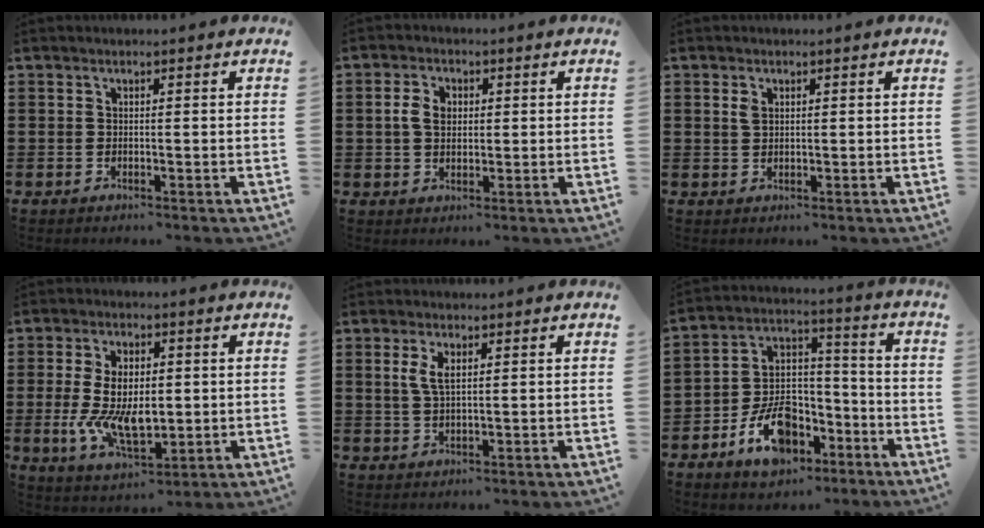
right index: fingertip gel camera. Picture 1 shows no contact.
{"total": 3.7, "force": [0.4, 2.7, 2.6], "torque": [-0.058, 0.014, 0.005]}
{"total": 1.6, "force": [0.6, 0.9, 1.2], "torque": [-0.027, 0.004, 0.011]}
{"total": 9.6, "force": [-0.4, 5.1, 8.1], "torque": [-0.171, 0.001, -0.010]}
{"total": 3.4, "force": [1.0, 1.3, 2.9], "torque": [-0.062, 0.006, 0.017]}
{"total": 10.7, "force": [-6.2, 6.6, 5.8], "torque": [-0.123, 0.030, -0.112]}